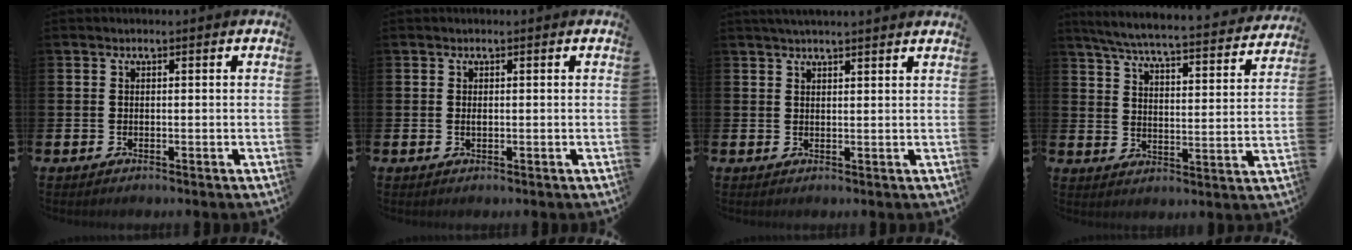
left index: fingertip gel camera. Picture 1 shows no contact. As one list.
[{"total": 0.5, "force": [0.0, 0.2, 0.4], "torque": [-0.007, 0.000, 0.000]}, {"total": 2.3, "force": [2.3, -0.2, 0.5], "torque": [-0.009, -0.007, 0.041]}, {"total": 6.0, "force": [5.5, 0.4, 2.3], "torque": [-0.068, -0.045, 0.089]}]